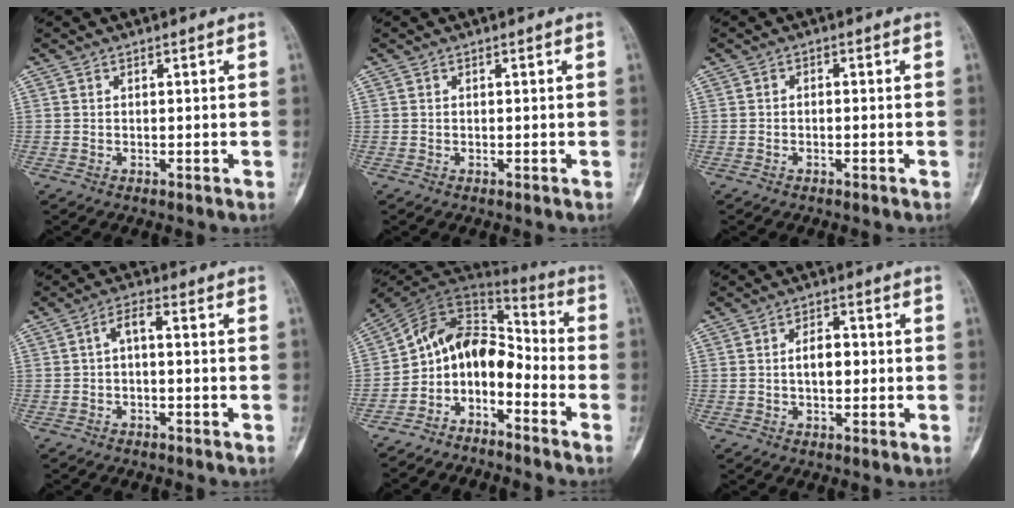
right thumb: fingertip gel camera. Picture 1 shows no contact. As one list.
[{"total": 0.0}, {"total": 0.6, "force": [-0.4, 0.3, 0.3], "torque": [-0.003, 0.011, -0.008]}, {"total": 3.3, "force": [-0.4, 1.4, 3.0], "torque": [-0.050, 0.022, -0.013]}, {"total": 11.9, "force": [-5.4, 7.6, 7.3], "torque": [-0.087, 0.106, -0.108]}, {"total": 4.8, "force": [-0.1, 2.9, 3.8], "torque": [-0.051, 0.012, -0.005]}]